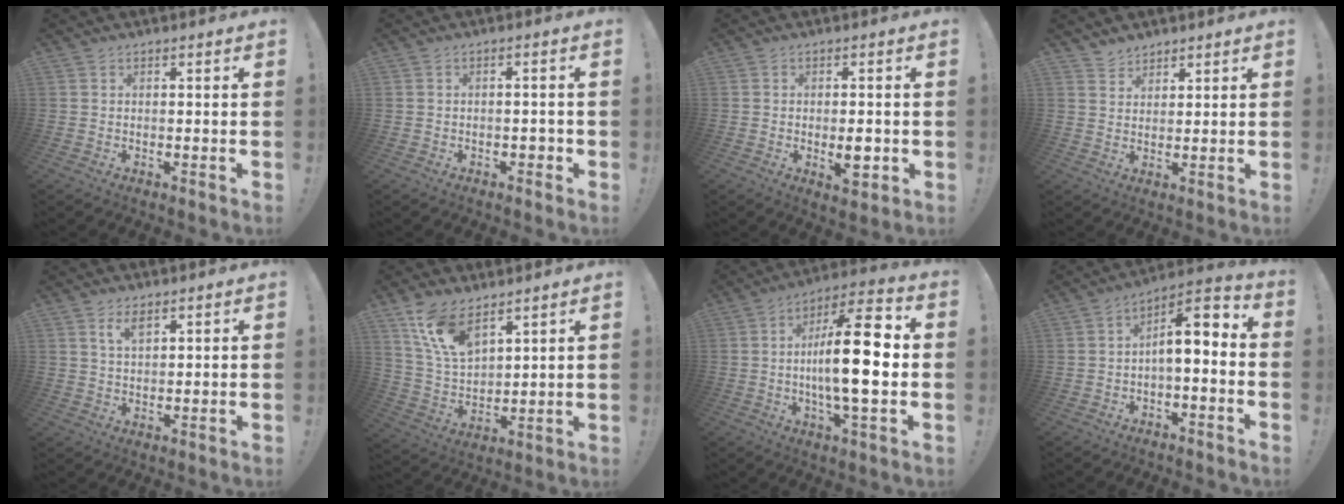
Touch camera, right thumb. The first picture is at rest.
{"total": 2.0, "force": [-1.1, 1.0, 1.4], "torque": [-0.026, 0.006, -0.017]}
{"total": 4.6, "force": [-1.0, 2.2, 3.9], "torque": [-0.050, 0.005, -0.014]}
{"total": 3.9, "force": [3.5, 1.7, 0.1], "torque": [-0.001, -0.024, 0.066]}
{"total": 4.0, "force": [2.4, 1.6, 2.7], "torque": [-0.042, -0.007, 0.041]}
{"total": 13.1, "force": [9.1, 6.2, 7.0], "torque": [-0.146, -0.042, 0.177]}
{"total": 19.2, "force": [-0.9, 5.1, 18.5], "torque": [-0.314, 0.003, -0.023]}
{"total": 7.1, "force": [-0.7, 2.9, 6.4], "torque": [-0.093, -0.001, -0.011]}